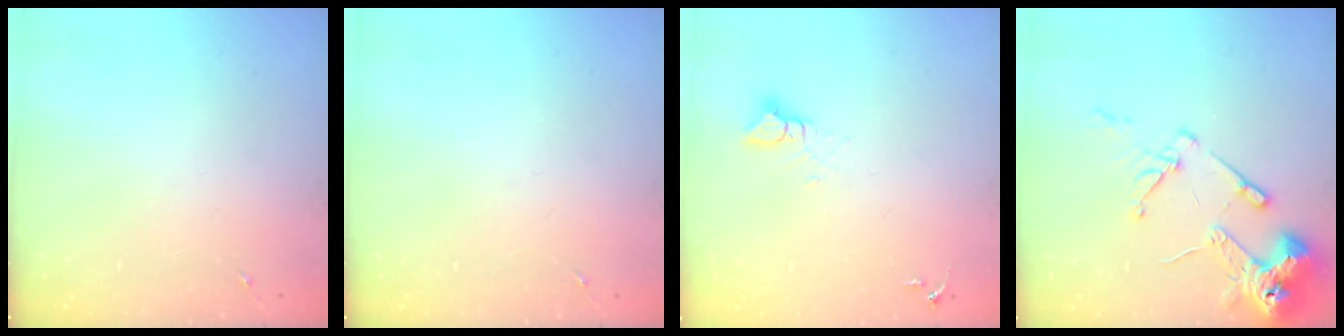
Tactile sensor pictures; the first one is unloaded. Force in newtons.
{"total": 0.0}
{"total": 3.3, "press": 3.3, "slide": 0.3}
{"total": 14.1, "press": 13.9, "slide": 2.0}